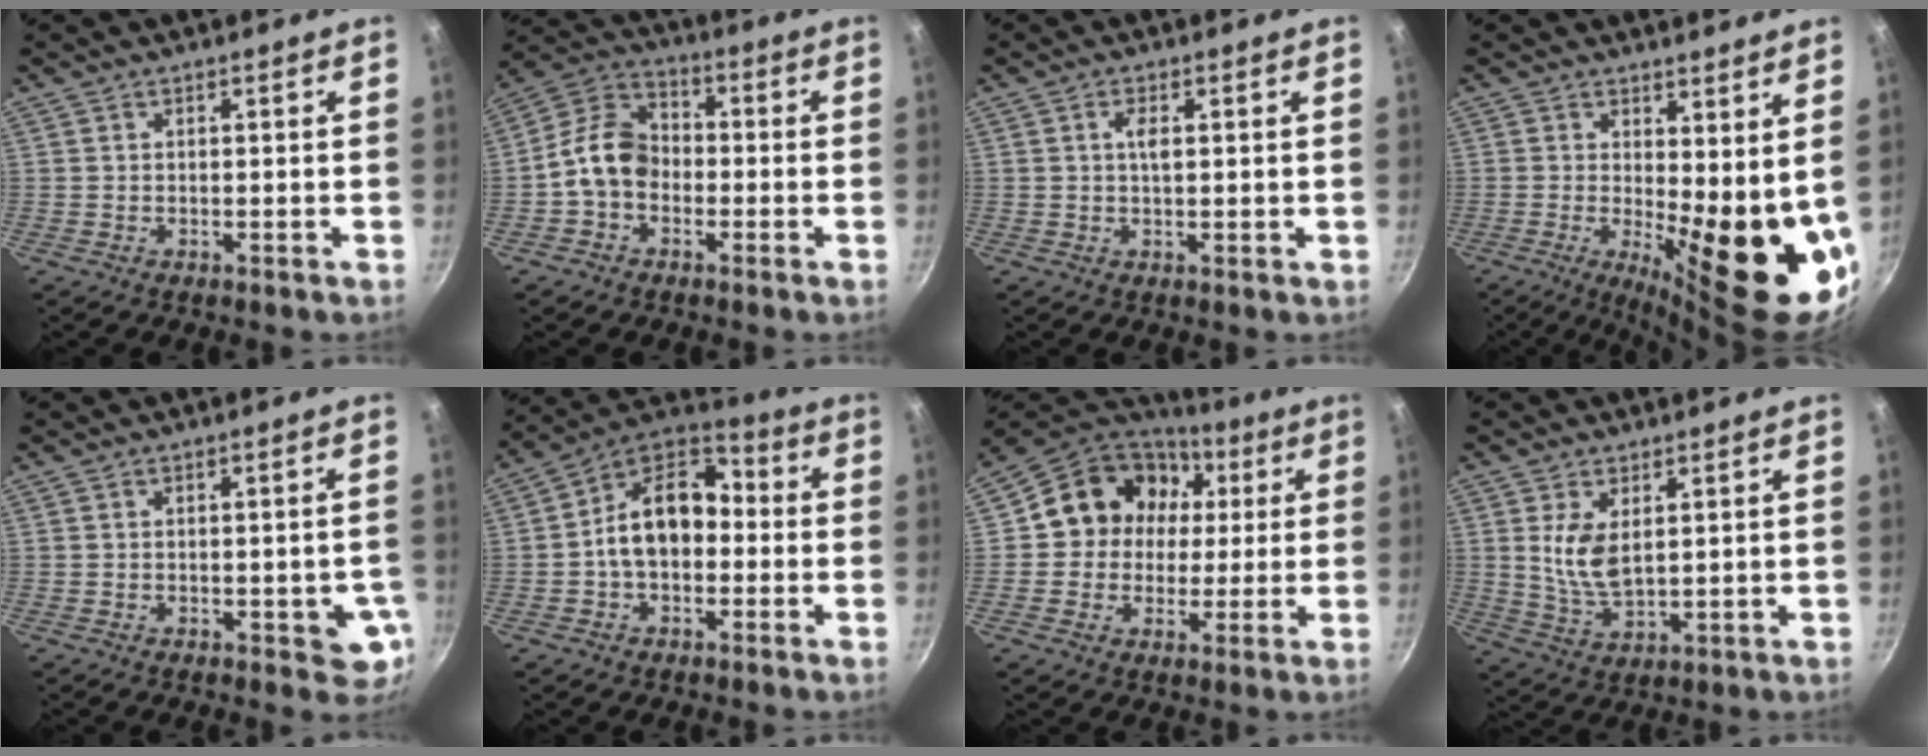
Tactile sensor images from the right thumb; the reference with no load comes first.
{"total": 10.1, "force": [-1.9, 7.5, 6.5], "torque": [-0.094, 0.035, -0.059]}
{"total": 2.5, "force": [0.6, 1.0, 2.2], "torque": [-0.039, 0.003, 0.009]}
{"total": 15.5, "force": [1.3, 5.8, 14.3], "torque": [-0.153, -0.038, 0.031]}
{"total": 5.9, "force": [-1.5, 2.7, 5.0], "torque": [-0.034, 0.003, -0.016]}
{"total": 14.2, "force": [-0.9, 9.9, 10.2], "torque": [-0.127, 0.051, -0.038]}
{"total": 15.7, "force": [2.8, 13.7, 7.0], "torque": [-0.085, 0.025, 0.029]}
{"total": 7.4, "force": [2.0, 4.0, 5.9], "torque": [-0.110, -0.023, 0.046]}